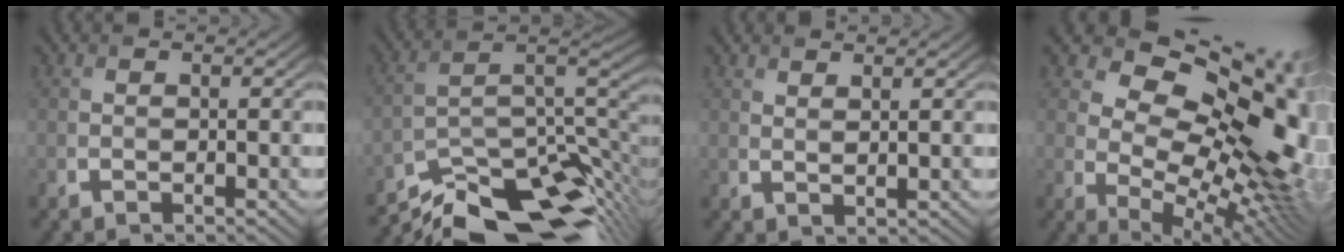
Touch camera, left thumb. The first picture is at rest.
{"total": 14.0, "force": [-11.4, 3.7, 7.3], "torque": [-0.138, -0.004, -0.191]}
{"total": 1.7, "force": [1.6, 0.0, 0.5], "torque": [-0.006, -0.003, 0.030]}
{"total": 18.2, "force": [5.6, 10.6, 13.7], "torque": [-0.194, 0.031, 0.097]}